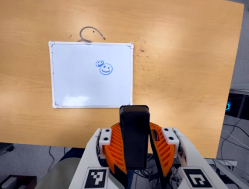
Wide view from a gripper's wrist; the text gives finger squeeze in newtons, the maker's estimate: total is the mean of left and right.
{"total": 9.0, "left": 7.6, "right": 10.4}